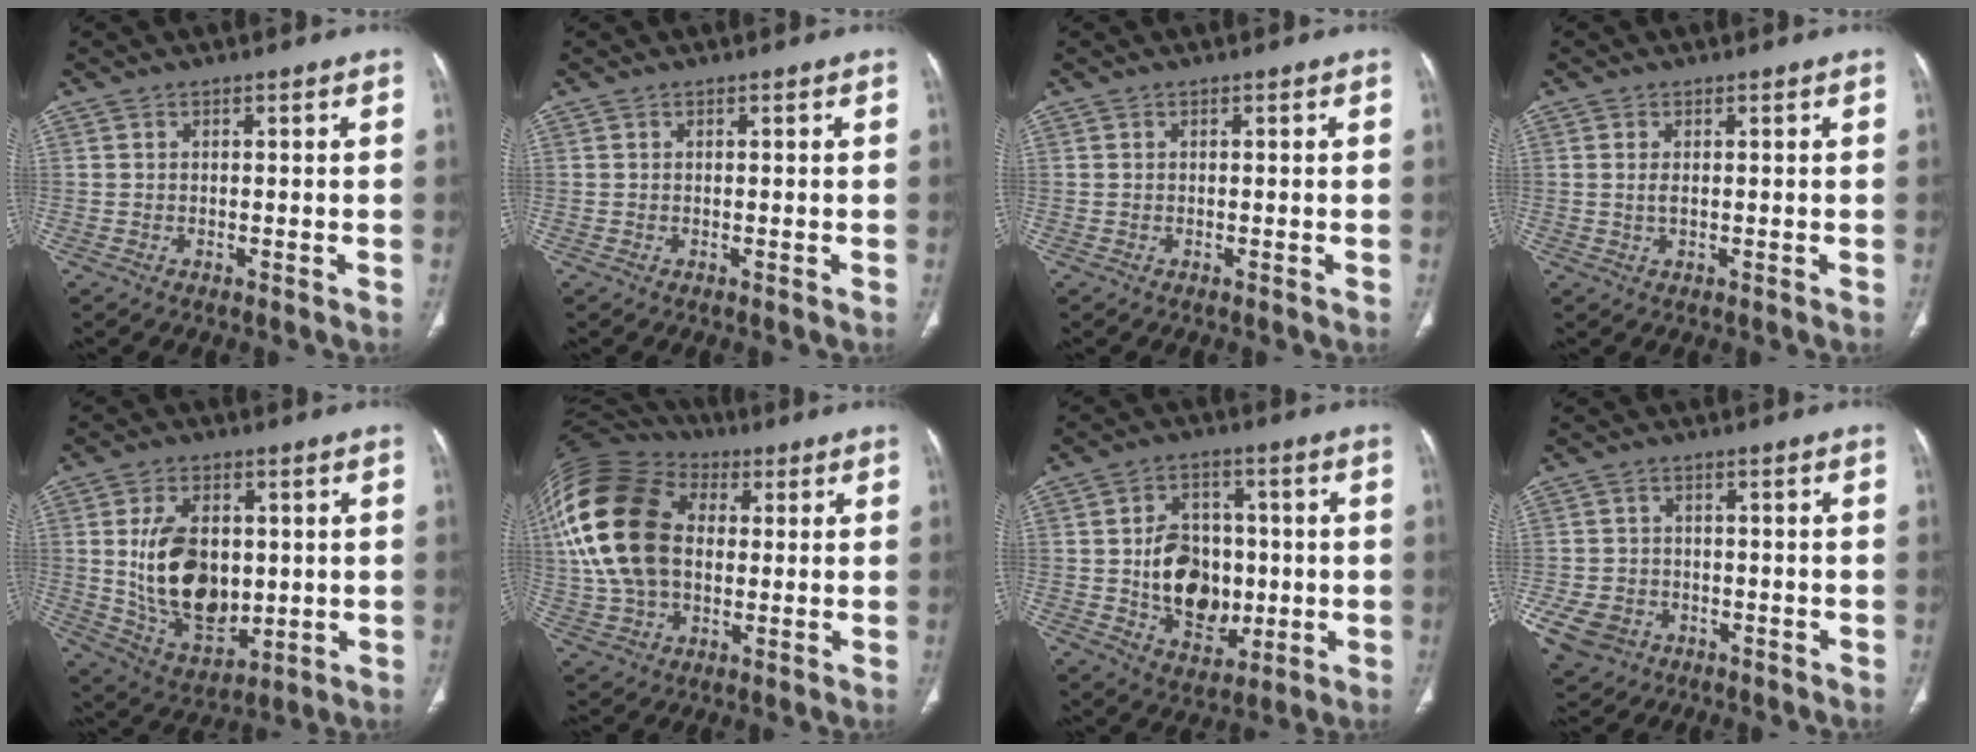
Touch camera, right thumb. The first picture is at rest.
{"total": 0.0}
{"total": 0.0}
{"total": 1.5, "force": [0.3, 0.7, 1.3], "torque": [-0.027, -0.002, 0.010]}
{"total": 16.5, "force": [0.9, 10.6, 12.6], "torque": [-0.181, -0.015, 0.037]}
{"total": 24.3, "force": [3.1, 16.5, 17.6], "torque": [-0.374, 0.018, 0.056]}
{"total": 14.5, "force": [-0.9, 10.7, 9.6], "torque": [-0.104, 0.009, 0.000]}
{"total": 12.0, "force": [-5.4, 9.4, 5.1], "torque": [-0.114, 0.022, -0.079]}